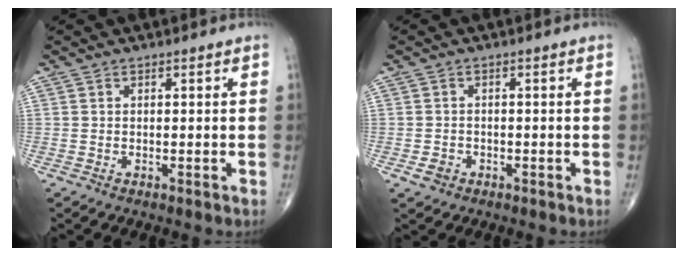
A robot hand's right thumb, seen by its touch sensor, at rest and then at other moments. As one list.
[{"total": 2.0, "force": [-0.9, 1.6, 0.8], "torque": [-0.011, 0.005, -0.013]}]